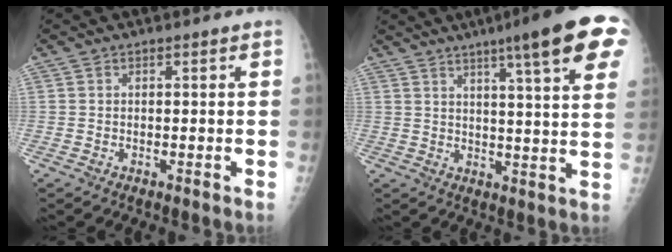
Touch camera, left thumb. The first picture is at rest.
{"total": 17.1, "force": [9.2, 1.8, 14.3], "torque": [-0.179, -0.022, 0.112]}